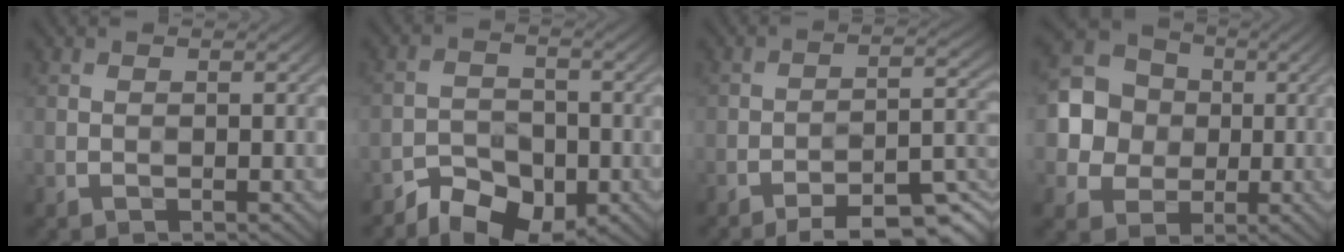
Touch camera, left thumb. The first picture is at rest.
{"total": 6.3, "force": [-4.7, 3.3, 2.5], "torque": [-0.037, -0.008, -0.086]}
{"total": 10.8, "force": [-8.3, 2.3, 6.5], "torque": [-0.096, 0.008, -0.116]}
{"total": 9.4, "force": [0.4, 8.8, 3.1], "torque": [-0.093, 0.014, -0.011]}